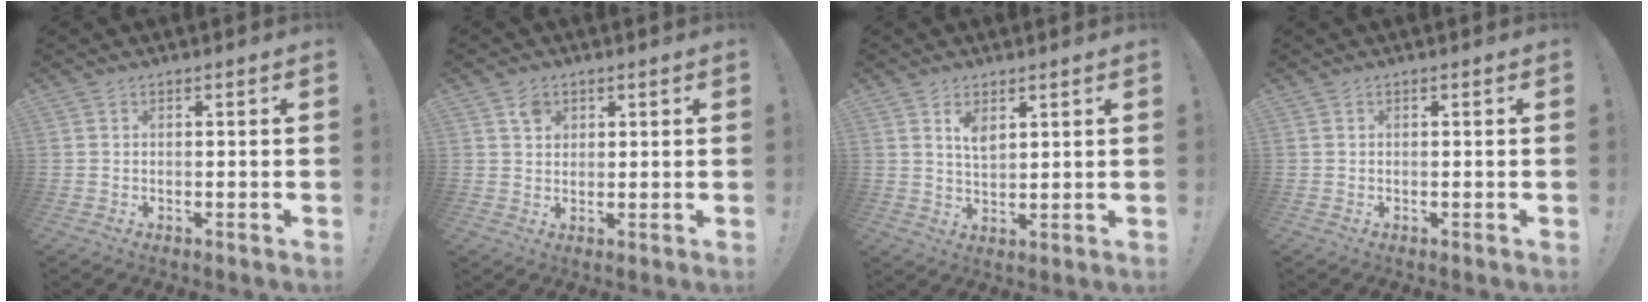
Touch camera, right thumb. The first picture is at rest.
{"total": 3.6, "force": [1.9, 2.8, 1.2], "torque": [-0.015, -0.002, 0.034]}
{"total": 4.9, "force": [2.9, 2.5, 3.0], "torque": [-0.044, -0.018, 0.049]}
{"total": 0.0}